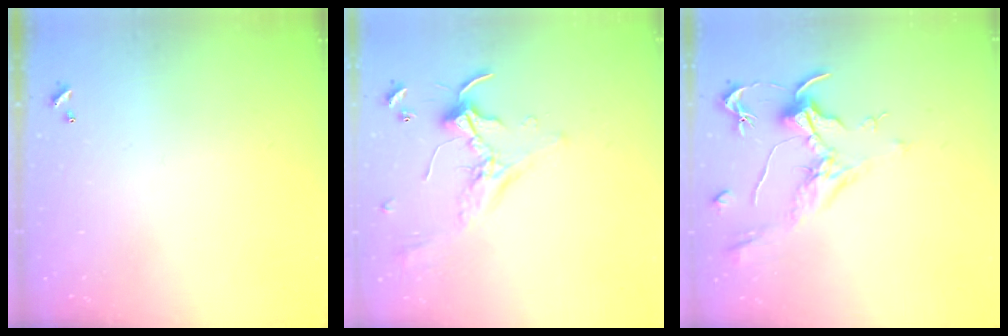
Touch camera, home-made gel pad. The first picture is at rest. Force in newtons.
{"total": 1.7, "press": 1.6, "slide": 0.2}
{"total": 2.1, "press": 2.0, "slide": 0.8}